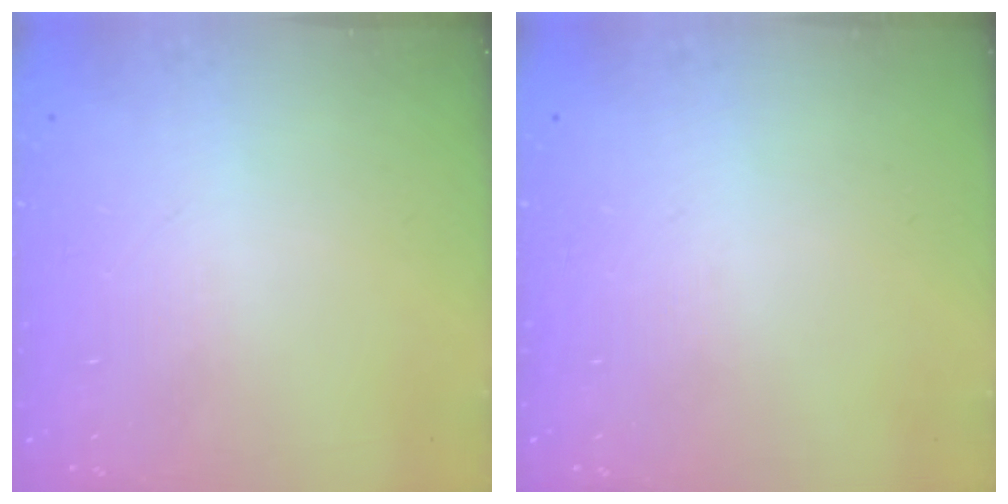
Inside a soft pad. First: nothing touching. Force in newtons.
{"total": 0.0}